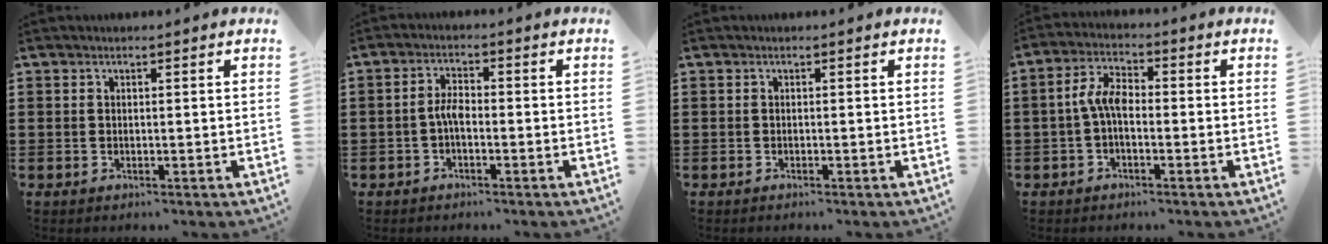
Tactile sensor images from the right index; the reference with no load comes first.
{"total": 2.8, "force": [-0.8, 1.2, 2.4], "torque": [-0.055, 0.000, -0.018]}
{"total": 0.0}
{"total": 4.8, "force": [-0.7, 2.2, 4.2], "torque": [-0.101, 0.000, -0.019]}